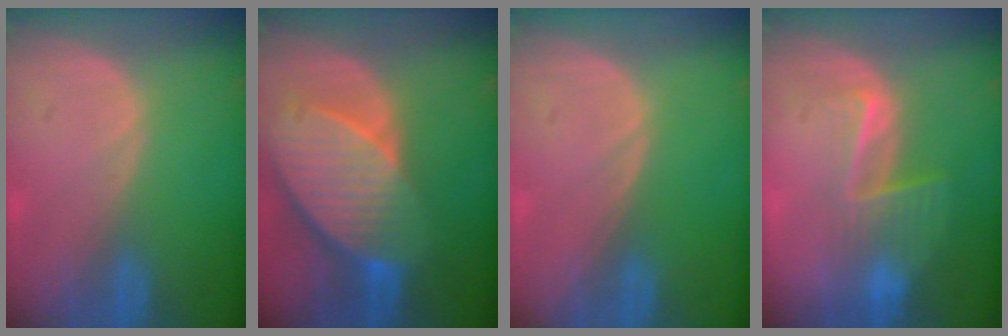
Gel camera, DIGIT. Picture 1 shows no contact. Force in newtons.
{"total": 10.5, "press": 9.2, "slide": 5.0}
{"total": 0.0}
{"total": 6.6, "press": 5.5, "slide": 3.5}